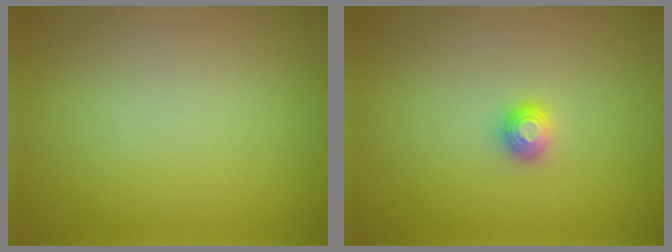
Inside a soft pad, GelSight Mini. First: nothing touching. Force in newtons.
{"total": 0.9, "press": 0.9, "slide": 0.0}